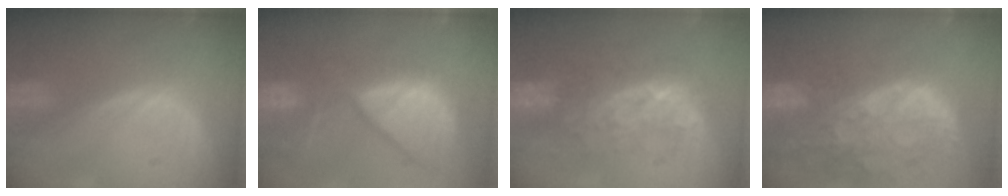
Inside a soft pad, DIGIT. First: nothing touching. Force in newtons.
{"total": 13.1, "press": 11.0, "slide": 7.1}
{"total": 7.9, "press": 7.7, "slide": 1.9}
{"total": 14.0, "press": 11.3, "slide": 8.2}